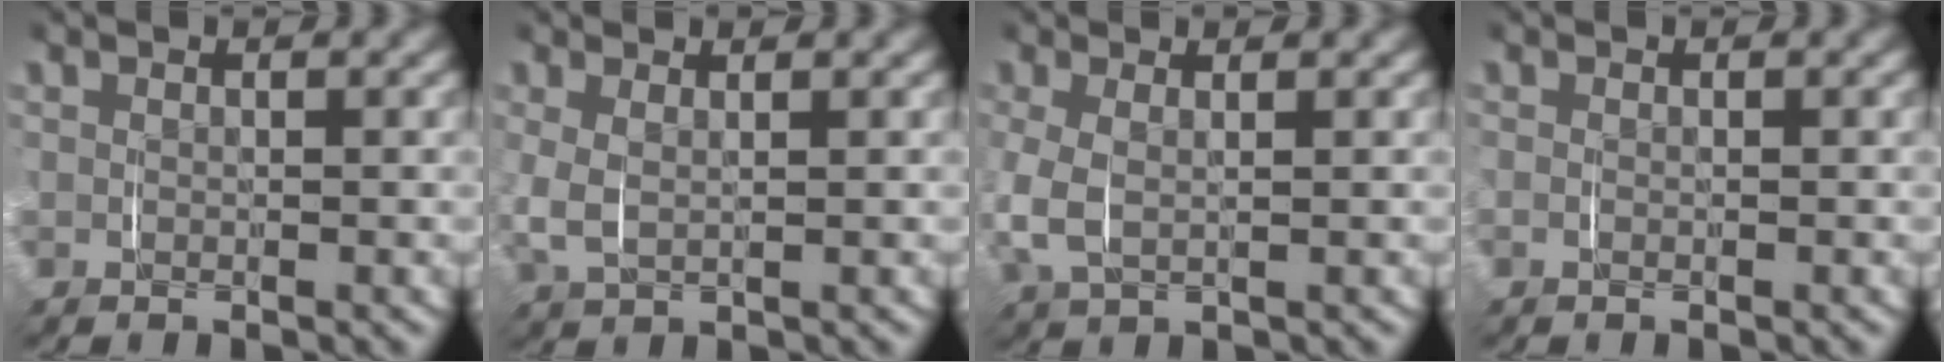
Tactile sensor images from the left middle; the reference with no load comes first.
{"total": 3.3, "force": [0.3, 2.3, 2.3], "torque": [-0.077, -0.011, 0.011]}
{"total": 3.8, "force": [0.0, 2.5, 2.9], "torque": [-0.094, -0.012, 0.007]}
{"total": 0.6, "force": [-0.3, 0.3, 0.3], "torque": [-0.013, -0.001, -0.006]}